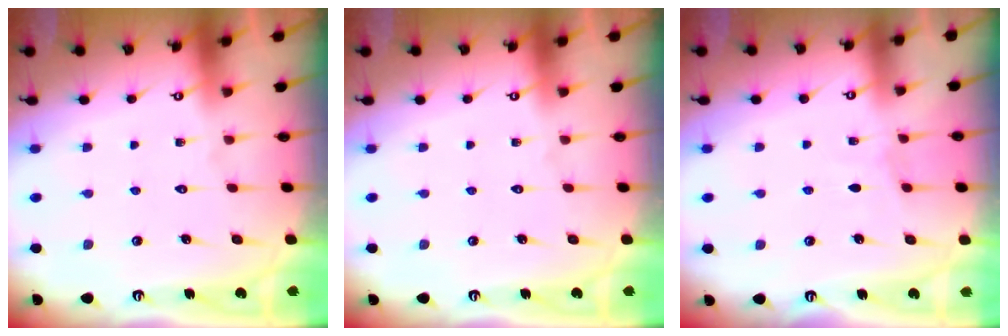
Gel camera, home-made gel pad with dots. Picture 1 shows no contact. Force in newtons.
{"total": 0.0}
{"total": 2.3, "press": 2.3, "slide": 0.3}